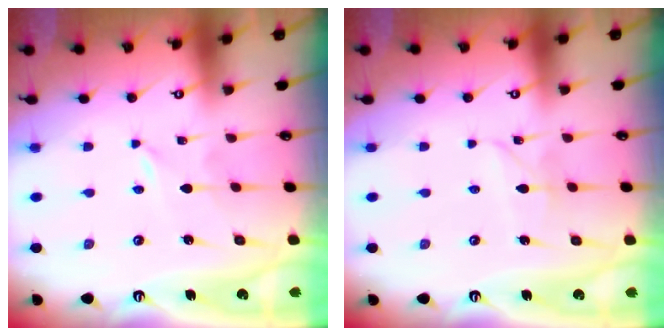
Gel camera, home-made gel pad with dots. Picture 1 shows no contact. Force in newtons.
{"total": 2.8, "press": 2.8, "slide": 0.3}